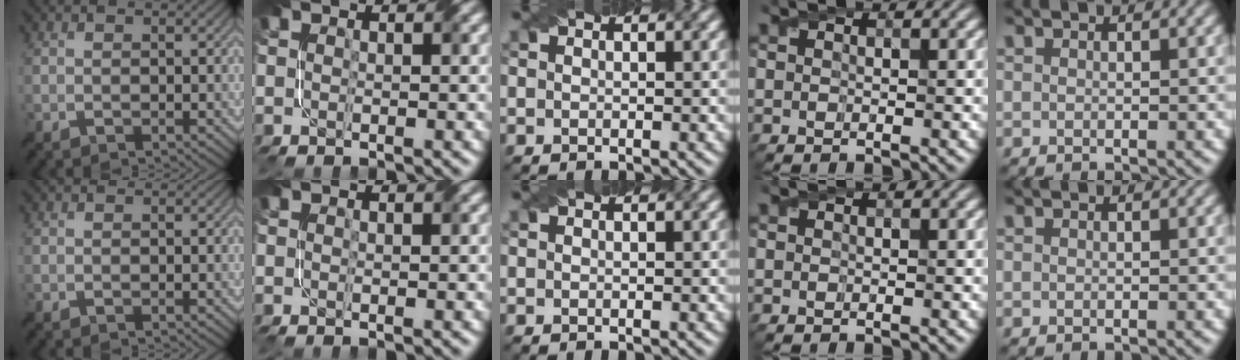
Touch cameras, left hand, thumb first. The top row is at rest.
{}